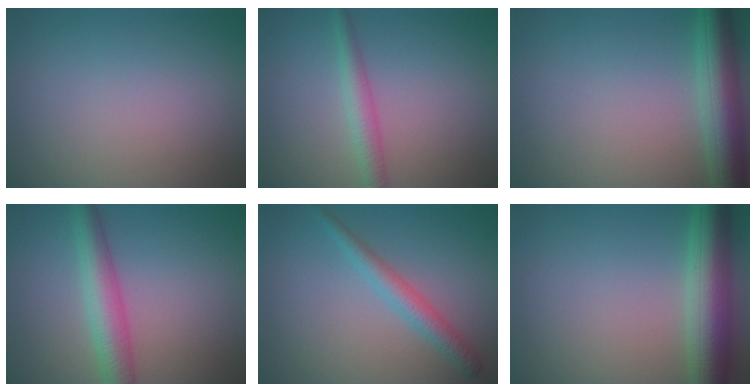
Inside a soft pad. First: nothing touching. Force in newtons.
{"total": 2.5, "press": 2.5, "slide": 0.1}
{"total": 5.7, "press": 5.7, "slide": 0.3}
{"total": 4.7, "press": 4.7, "slide": 0.1}
{"total": 2.5, "press": 2.5, "slide": 0.0}
{"total": 6.9, "press": 6.9, "slide": 0.2}